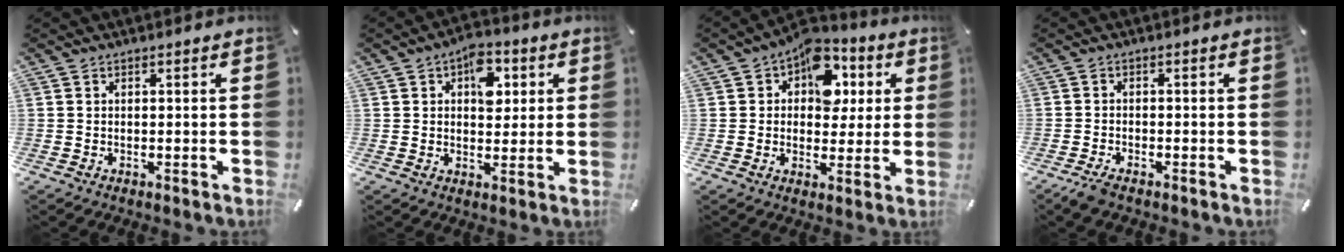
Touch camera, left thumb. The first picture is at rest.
{"total": 8.6, "force": [2.6, 5.6, 5.9], "torque": [-0.066, -0.005, 0.038]}
{"total": 12.4, "force": [4.5, 9.2, 7.0], "torque": [-0.095, -0.024, 0.078]}
{"total": 2.4, "force": [-2.0, 0.6, 1.3], "torque": [-0.033, 0.003, -0.041]}